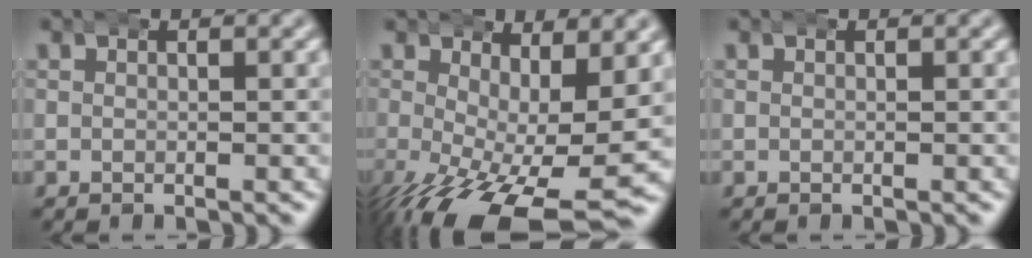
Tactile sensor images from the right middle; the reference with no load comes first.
{"total": 8.2, "force": [-3.5, 3.1, 6.7], "torque": [-0.124, -0.054, -0.025]}
{"total": 0.0}